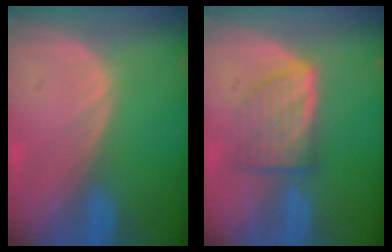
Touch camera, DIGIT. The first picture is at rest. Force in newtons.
{"total": 6.3, "press": 6.0, "slide": 1.7}